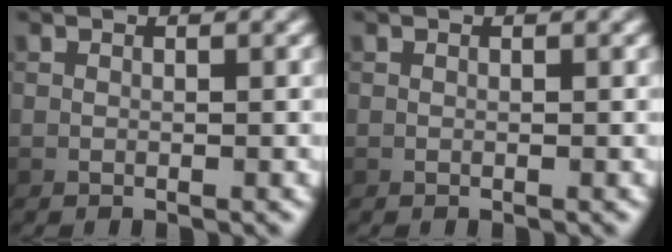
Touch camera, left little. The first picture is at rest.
{"total": 0.0}